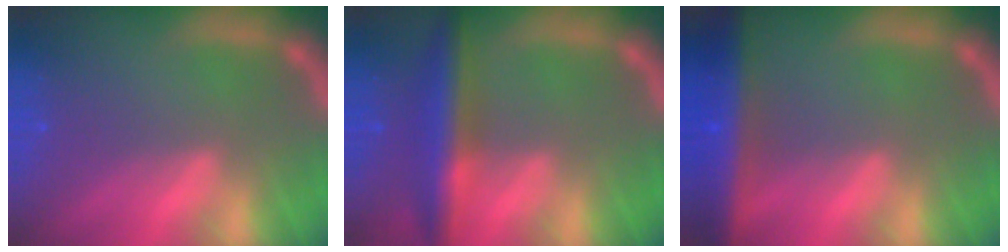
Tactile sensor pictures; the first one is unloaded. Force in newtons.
{"total": 6.0}
{"total": 8.6}